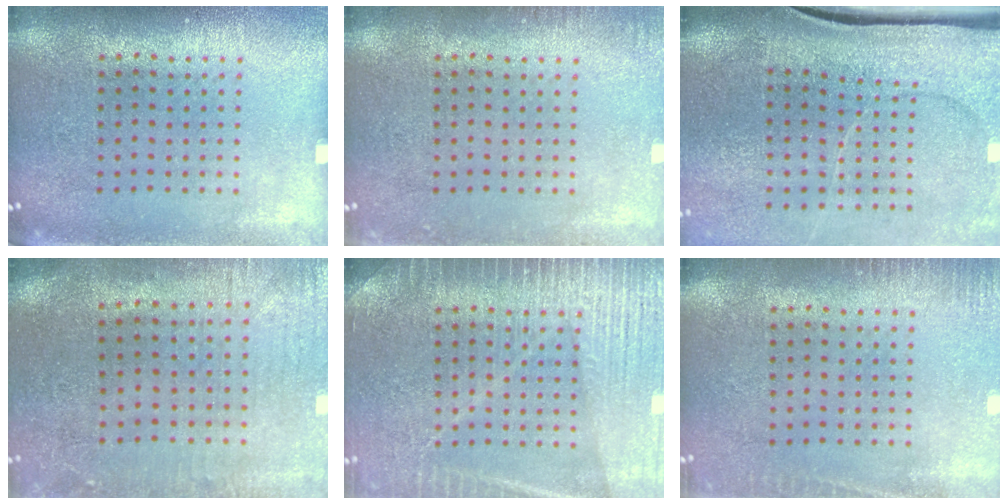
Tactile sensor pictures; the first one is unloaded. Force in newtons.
{"total": 1.2, "press": 1.1, "slide": 0.2}
{"total": 4.1, "press": 3.4, "slide": 2.4}
{"total": 0.5, "press": 0.3, "slide": 0.5}
{"total": 5.9, "press": 5.9, "slide": 0.9}
{"total": 1.9, "press": 1.9, "slide": 0.4}